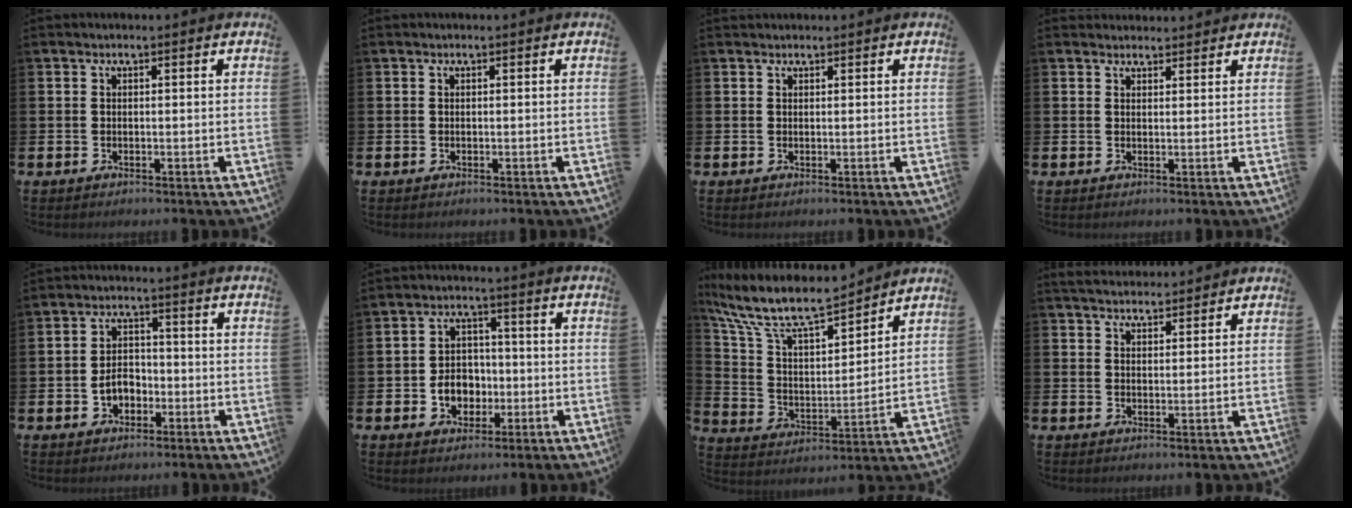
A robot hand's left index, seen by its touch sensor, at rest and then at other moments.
{"total": 0.0}
{"total": 0.7, "force": [0.6, 0.2, 0.0], "torque": [0.009, -0.003, 0.010]}
{"total": 1.8, "force": [1.8, 0.5, -0.1], "torque": [0.009, -0.006, 0.031]}
{"total": 3.7, "force": [-1.4, 2.7, 2.1], "torque": [-0.032, 0.004, -0.032]}
{"total": 5.0, "force": [-1.2, 4.3, 2.4], "torque": [-0.035, 0.004, -0.030]}
{"total": 10.6, "force": [9.3, 2.6, 4.3], "torque": [-0.131, -0.058, 0.162]}
{"total": 3.8, "force": [3.8, 0.7, 0.3], "torque": [-0.014, -0.015, 0.070]}